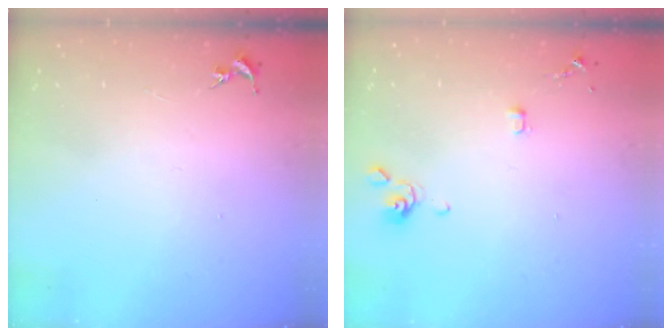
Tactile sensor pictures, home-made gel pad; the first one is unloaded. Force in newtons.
{"total": 4.0, "press": 4.0, "slide": 0.8}